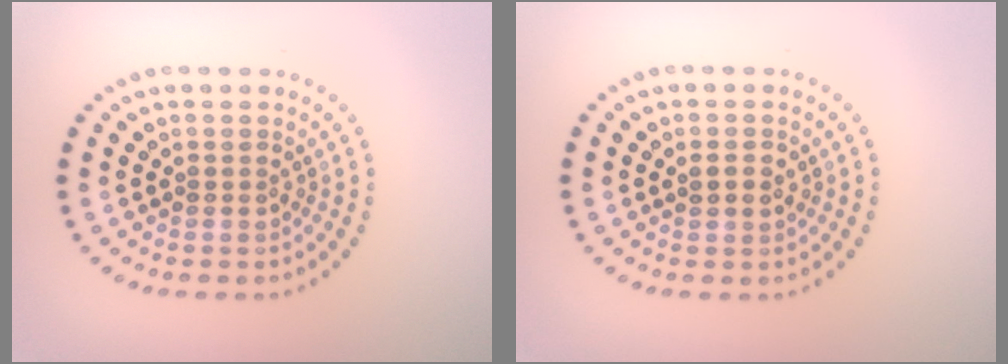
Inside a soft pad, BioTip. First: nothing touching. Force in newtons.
{"total": 1.5, "press": 1.5, "slide": 0.4}